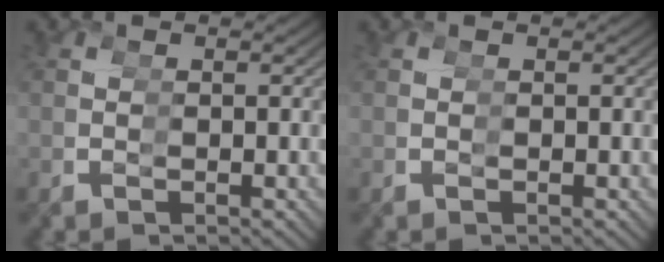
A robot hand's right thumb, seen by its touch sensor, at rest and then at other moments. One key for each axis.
{"total": 0.0}